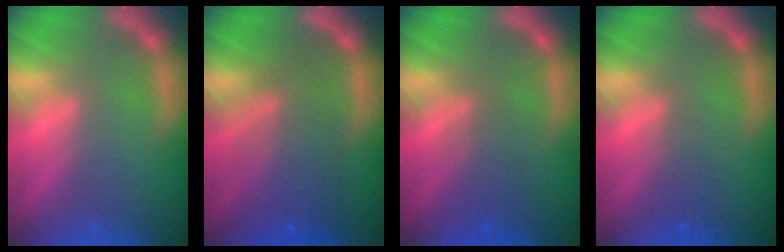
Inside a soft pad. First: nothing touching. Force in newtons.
{"total": 6.6}
{"total": 3.1}
{"total": 1.5}